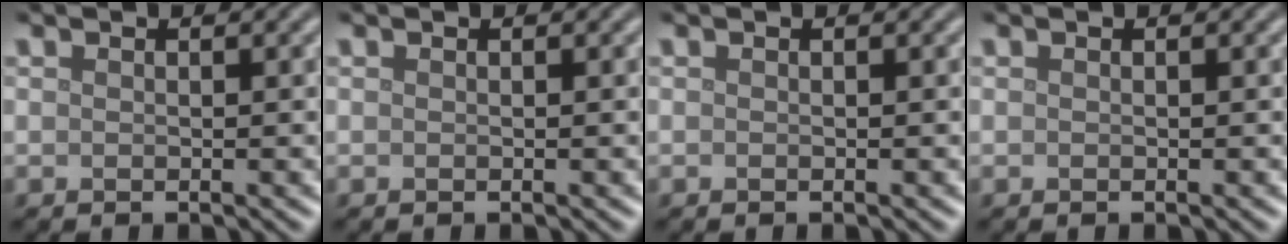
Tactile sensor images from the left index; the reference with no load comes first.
{"total": 0.0}
{"total": 0.0}
{"total": 0.0}